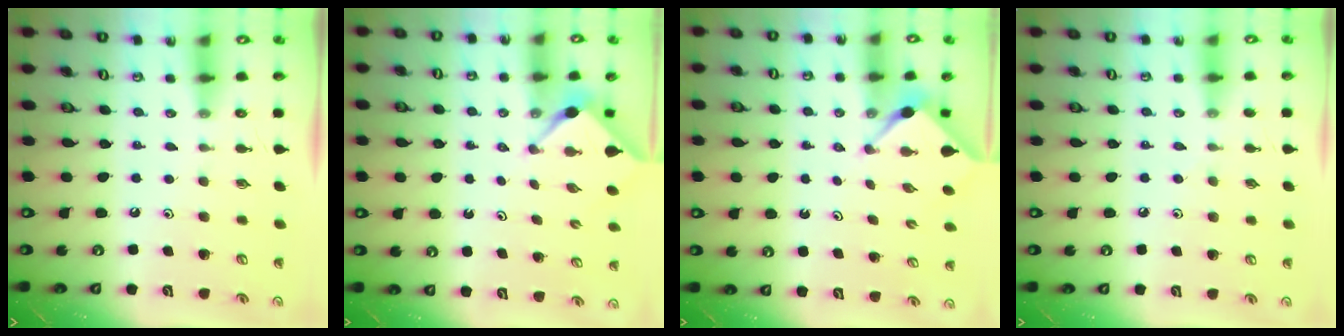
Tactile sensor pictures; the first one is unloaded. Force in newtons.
{"total": 3.1, "press": 3.1, "slide": 0.2}
{"total": 2.9, "press": 2.9, "slide": 0.4}
{"total": 2.9, "press": 2.8, "slide": 0.4}